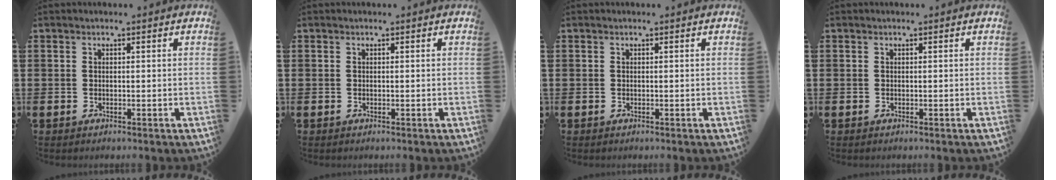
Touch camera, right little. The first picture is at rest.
{"total": 0.0}
{"total": 0.0}
{"total": 0.0}